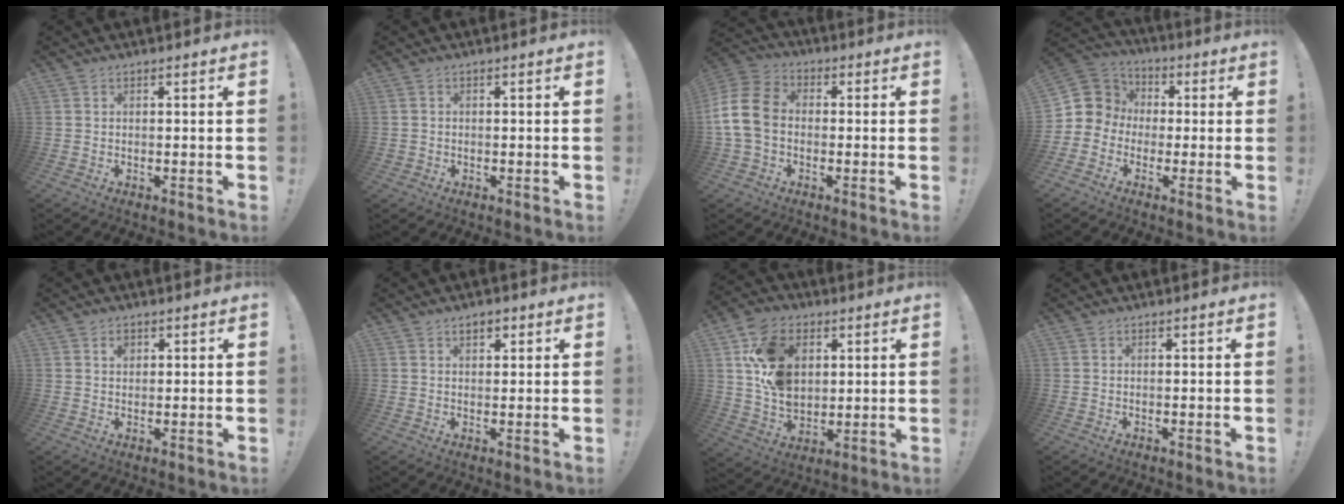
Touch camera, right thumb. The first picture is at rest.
{"total": 1.1, "force": [-0.3, 0.9, 0.4], "torque": [-0.006, 0.002, -0.006]}
{"total": 13.6, "force": [-1.0, 10.2, 9.0], "torque": [-0.167, 0.022, -0.016]}
{"total": 8.1, "force": [-0.5, 7.9, 1.7], "torque": [-0.026, 0.008, -0.001]}
{"total": 2.0, "force": [1.0, 1.5, 1.0], "torque": [-0.001, -0.006, 0.014]}
{"total": 2.8, "force": [1.4, 1.7, 1.7], "torque": [-0.021, -0.003, 0.022]}
{"total": 16.3, "force": [5.6, 12.1, 9.5], "torque": [-0.162, -0.015, 0.114]}
{"total": 0.0}